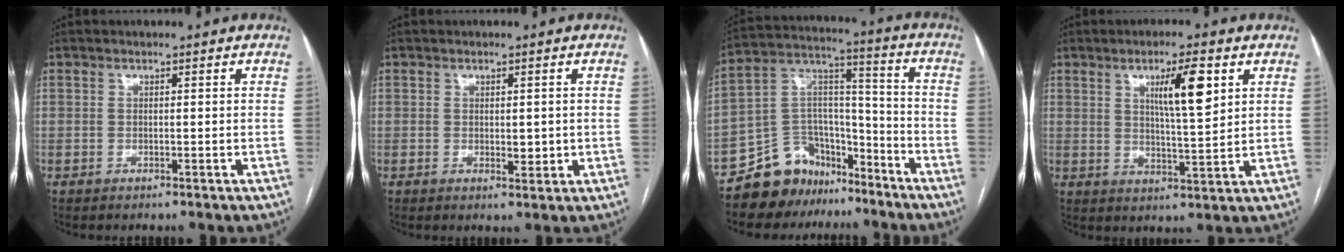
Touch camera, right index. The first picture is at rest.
{"total": 2.3, "force": [-0.1, 1.1, 2.0], "torque": [-0.028, -0.005, 0.004]}
{"total": 12.8, "force": [-10.3, 7.2, 2.4], "torque": [-0.043, 0.079, -0.179]}
{"total": 8.0, "force": [3.3, 1.0, 7.3], "torque": [-0.122, -0.001, 0.055]}